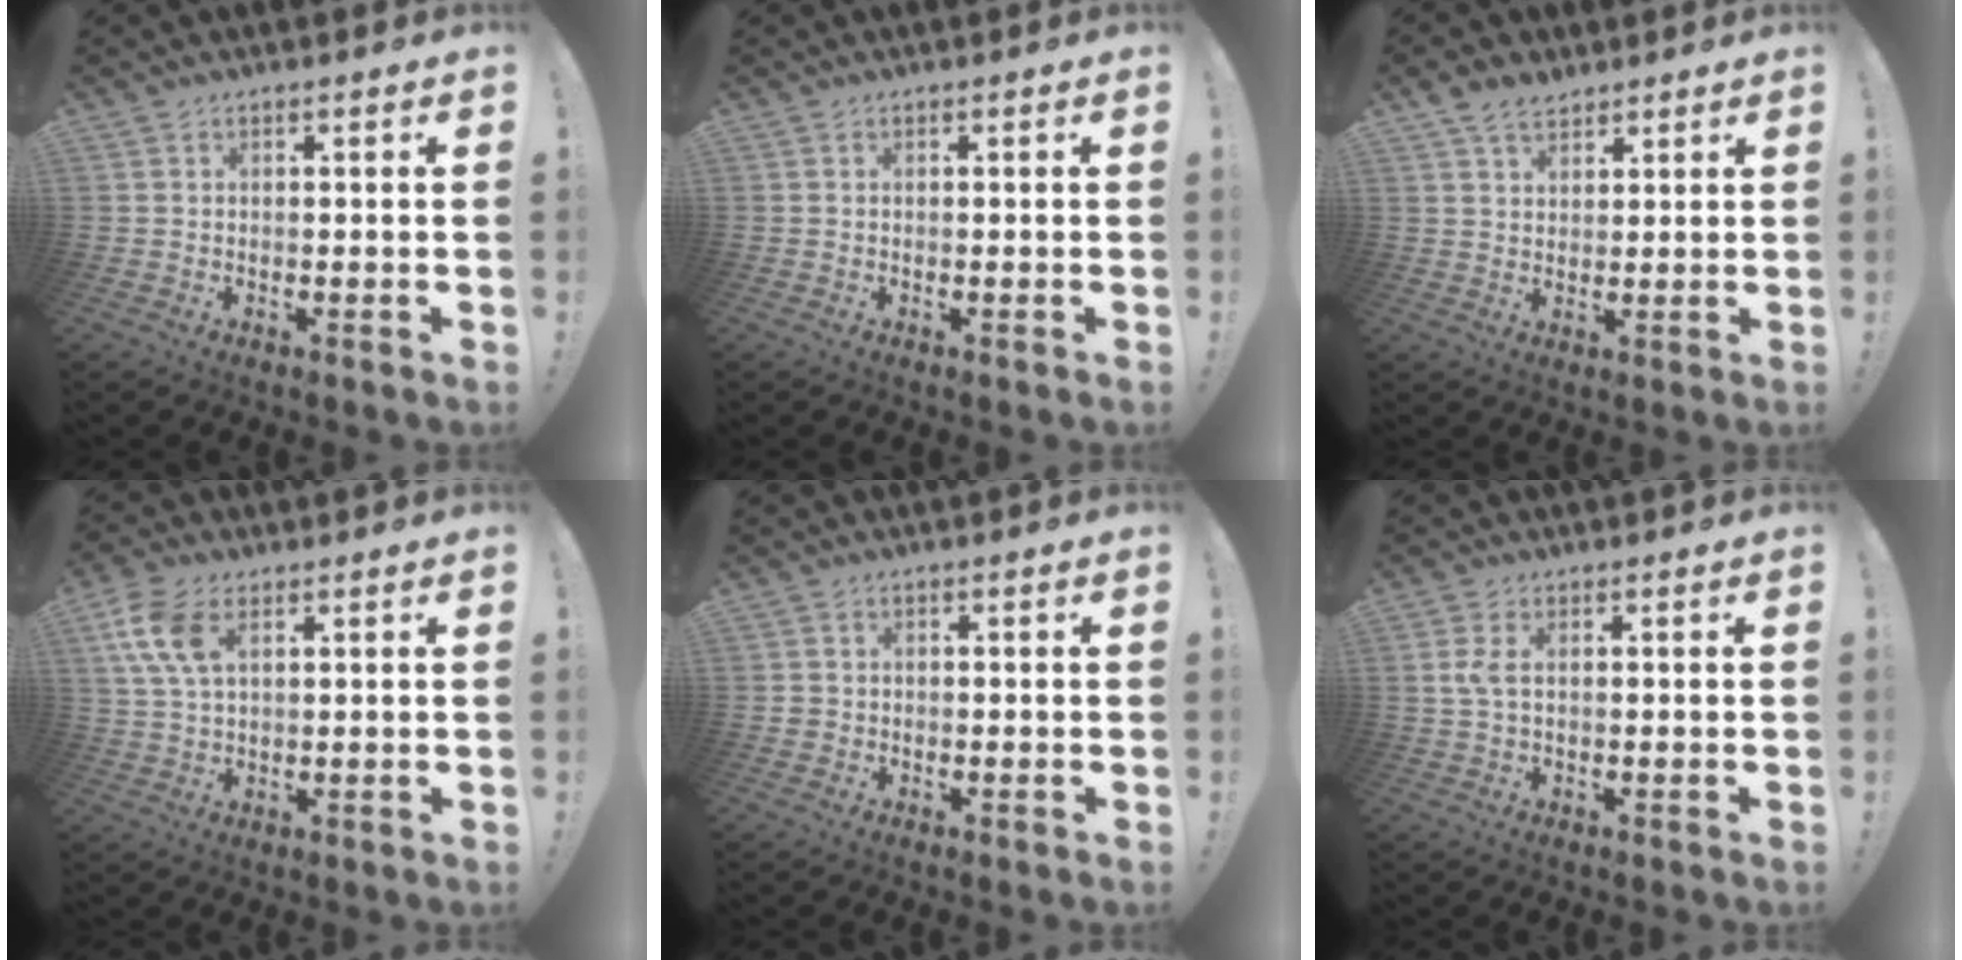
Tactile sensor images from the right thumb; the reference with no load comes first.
{"total": 0.0}
{"total": 5.8, "force": [4.2, 3.1, 2.5], "torque": [-0.050, -0.015, 0.081]}
{"total": 10.0, "force": [4.2, 5.6, 7.1], "torque": [-0.153, -0.004, 0.079]}
{"total": 1.5, "force": [0.0, 1.5, 0.0], "torque": [-0.001, 0.006, -0.001]}
{"total": 3.5, "force": [0.7, 1.5, 3.0], "torque": [-0.061, 0.001, 0.010]}